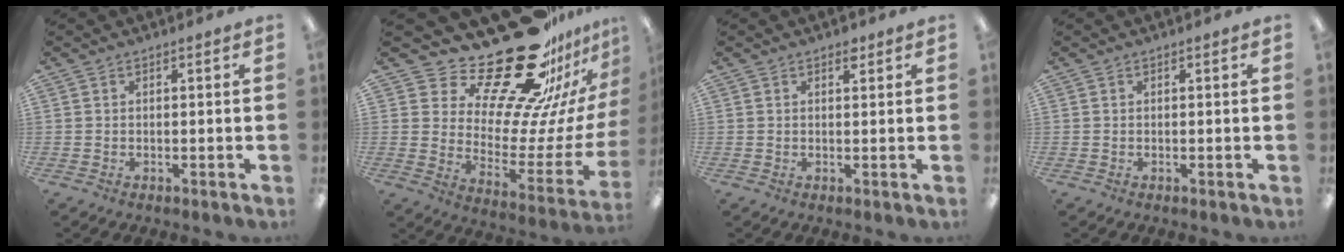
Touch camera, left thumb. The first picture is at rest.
{"total": 28.0, "force": [22.5, 9.1, 14.0], "torque": [-0.214, -0.172, 0.381]}
{"total": 1.6, "force": [1.1, 0.8, 0.8], "torque": [-0.002, -0.005, 0.016]}
{"total": 0.0}